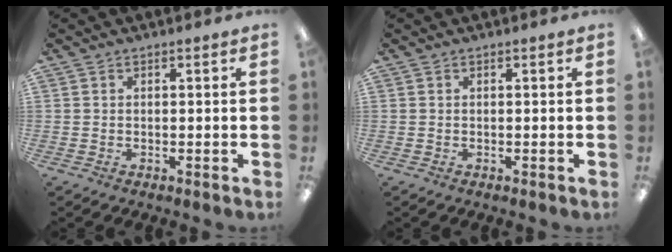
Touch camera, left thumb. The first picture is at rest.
{"total": 0.0}